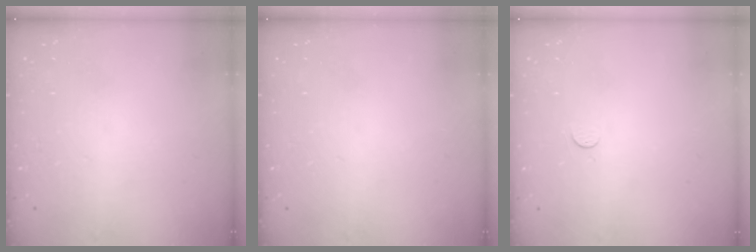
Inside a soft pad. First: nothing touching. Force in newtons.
{"total": 0.0}
{"total": 3.5, "press": 3.5, "slide": 0.4}